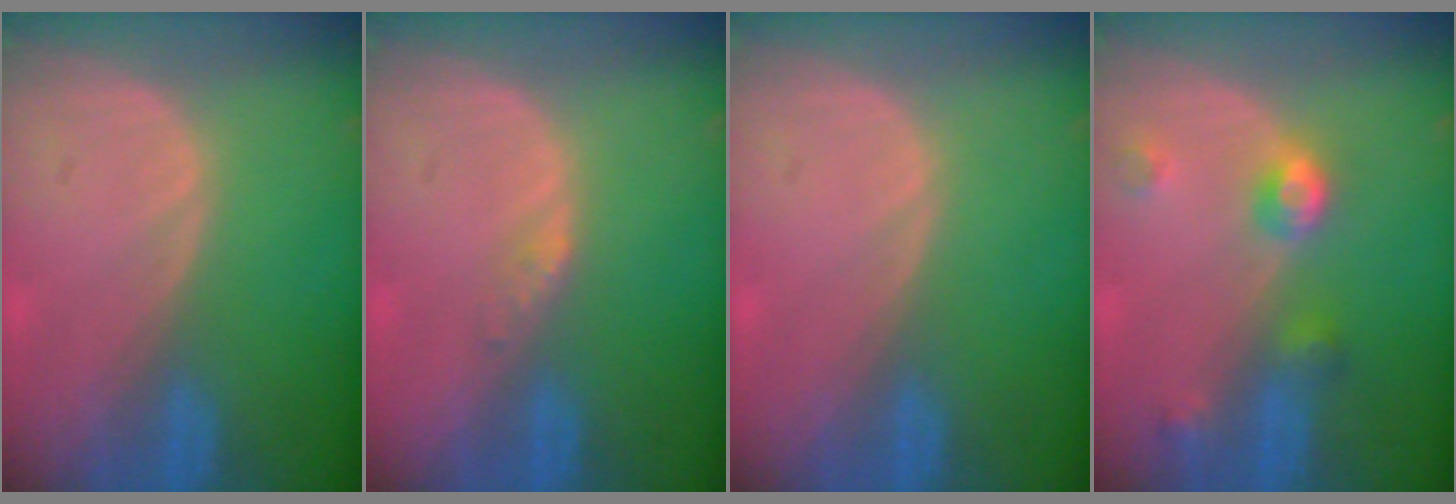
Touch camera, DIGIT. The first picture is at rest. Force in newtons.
{"total": 1.2, "press": 1.2, "slide": 0.1}
{"total": 0.0}
{"total": 4.6, "press": 4.2, "slide": 2.0}